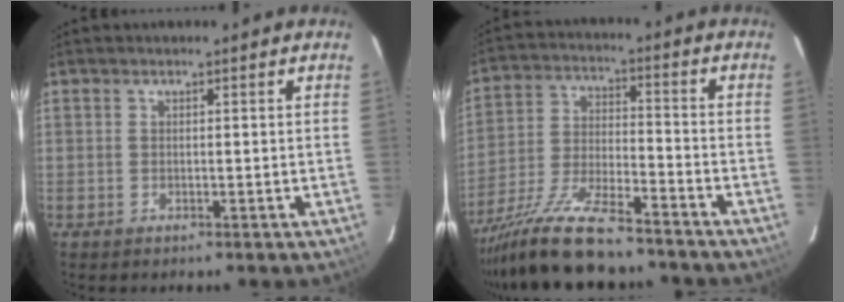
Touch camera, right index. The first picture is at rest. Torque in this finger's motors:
{"motor_torque": [1.11, -1.02, 0.61, 0.16]}